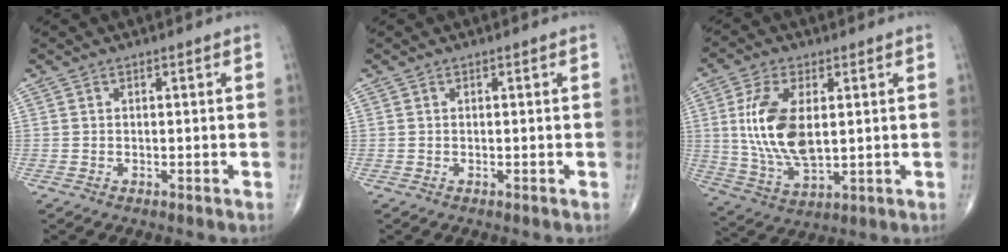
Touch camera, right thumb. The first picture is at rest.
{"total": 0.0}
{"total": 13.7, "force": [2.0, 6.9, 11.7], "torque": [-0.234, -0.014, 0.047]}